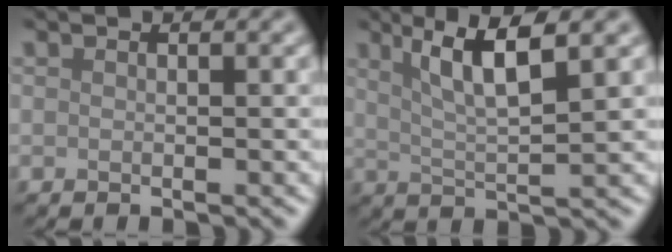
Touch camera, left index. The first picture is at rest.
{"total": 5.7, "force": [2.4, 1.1, 5.0], "torque": [-0.088, 0.002, 0.045]}